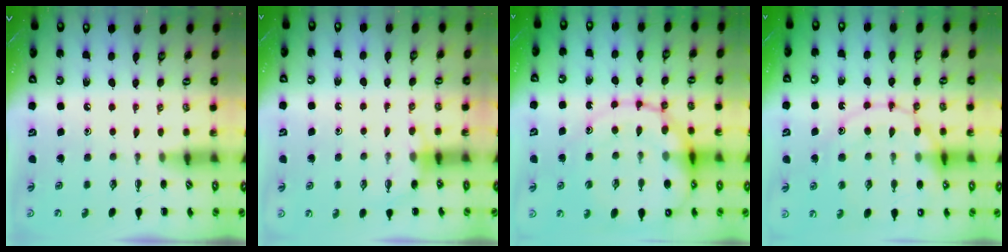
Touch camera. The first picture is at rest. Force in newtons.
{"total": 5.1, "press": 4.9, "slide": 1.3}
{"total": 20.6, "press": 20.3, "slide": 3.6}
{"total": 17.1, "press": 17.0, "slide": 2.2}